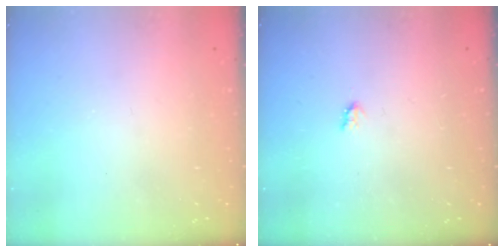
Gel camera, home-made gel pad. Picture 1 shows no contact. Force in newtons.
{"total": 1.9, "press": 1.9, "slide": 0.3}